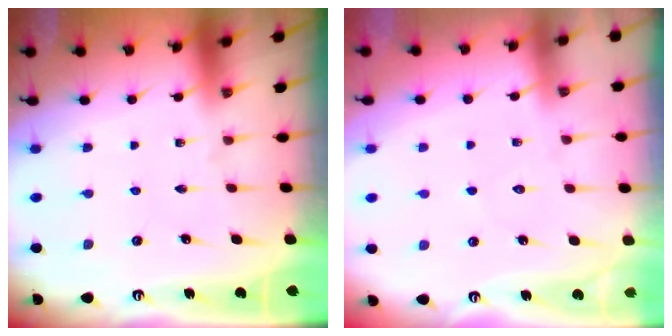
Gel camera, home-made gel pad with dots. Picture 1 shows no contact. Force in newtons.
{"total": 4.1, "press": 4.0, "slide": 0.5}